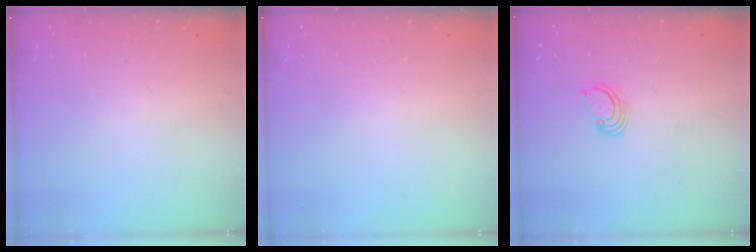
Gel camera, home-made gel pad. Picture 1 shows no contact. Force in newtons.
{"total": 0.0}
{"total": 2.7, "press": 2.7, "slide": 0.7}